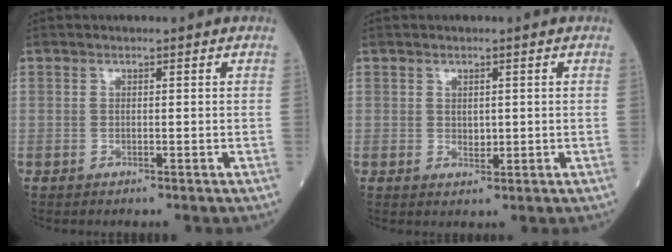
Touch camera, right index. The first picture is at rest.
{"total": 1.5, "force": [0.2, 1.0, 1.1], "torque": [-0.014, -0.003, 0.005]}